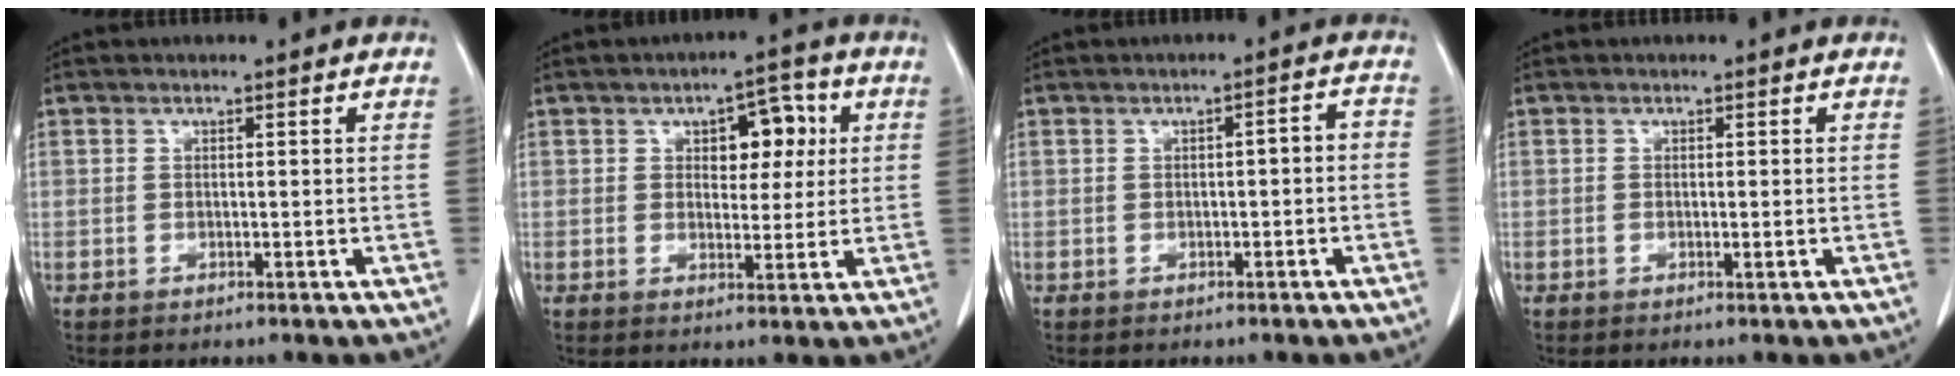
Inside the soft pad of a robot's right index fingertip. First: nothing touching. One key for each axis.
{"total": 6.2, "fx": 1.9, "fy": 3.5, "fz": 4.7, "tx": -0.058, "ty": 0.020, "tz": 0.028}
{"total": 2.3, "fx": -0.5, "fy": 0.7, "fz": 2.2, "tx": -0.029, "ty": 0.012, "tz": -0.006}
{"total": 0.5, "fx": -0.1, "fy": 0.0, "fz": 0.5, "tx": -0.011, "ty": -0.002, "tz": -0.001}